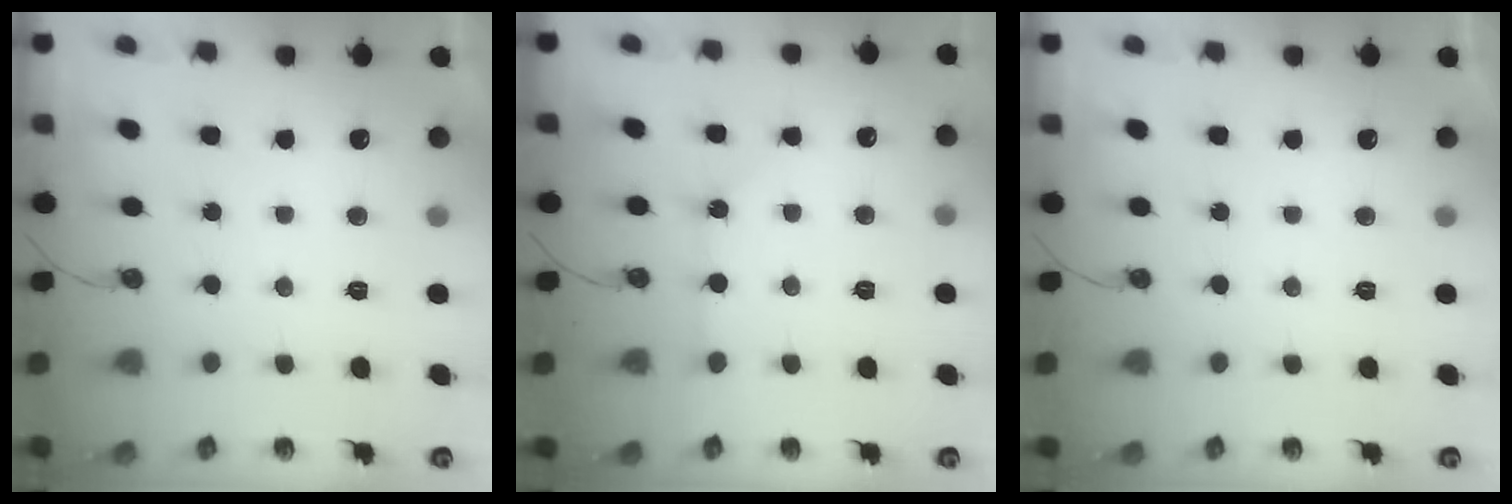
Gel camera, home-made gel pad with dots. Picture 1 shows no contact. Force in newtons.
{"total": 1.7, "press": 1.7, "slide": 0.3}
{"total": 0.0}